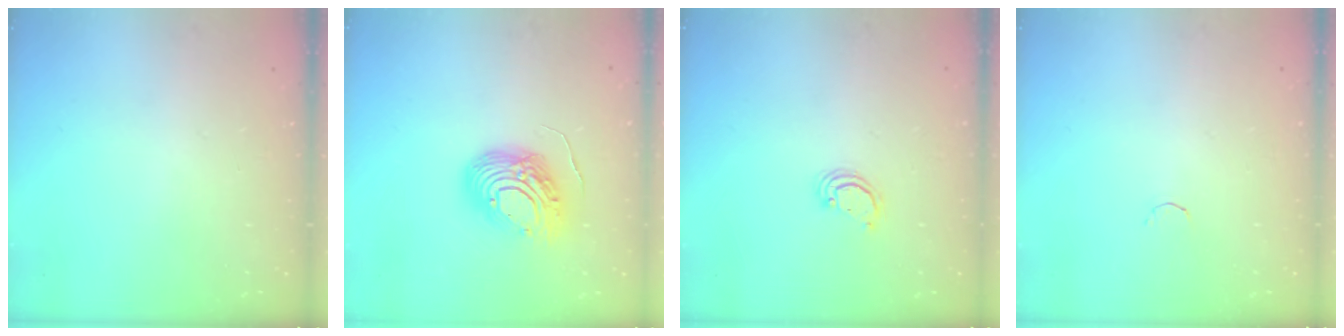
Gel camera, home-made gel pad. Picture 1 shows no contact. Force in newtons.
{"total": 15.0, "press": 14.9, "slide": 1.9}
{"total": 2.1, "press": 2.1, "slide": 0.1}
{"total": 1.8, "press": 1.7, "slide": 0.4}